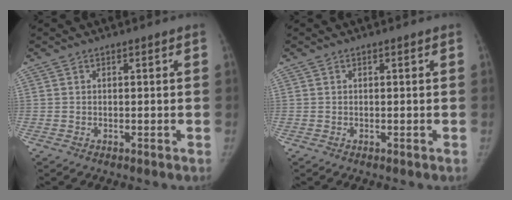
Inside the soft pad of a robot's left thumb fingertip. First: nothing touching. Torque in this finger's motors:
{"motor_torque": [-0.01, -0.01, 0.06, -0.06, 0.01]}